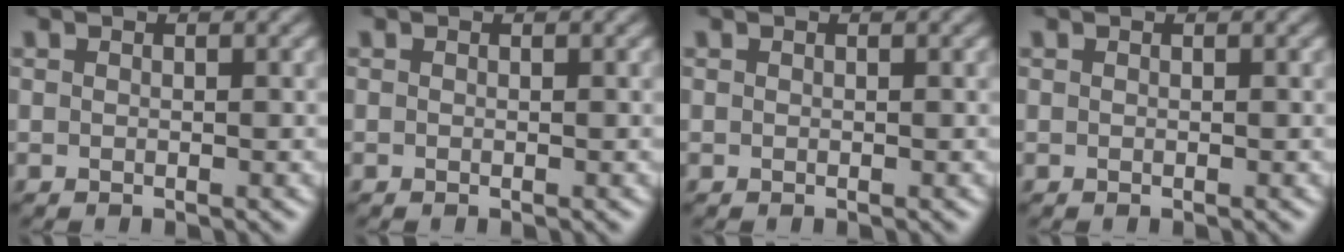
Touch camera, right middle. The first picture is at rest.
{"total": 0.0}
{"total": 0.0}
{"total": 0.0}